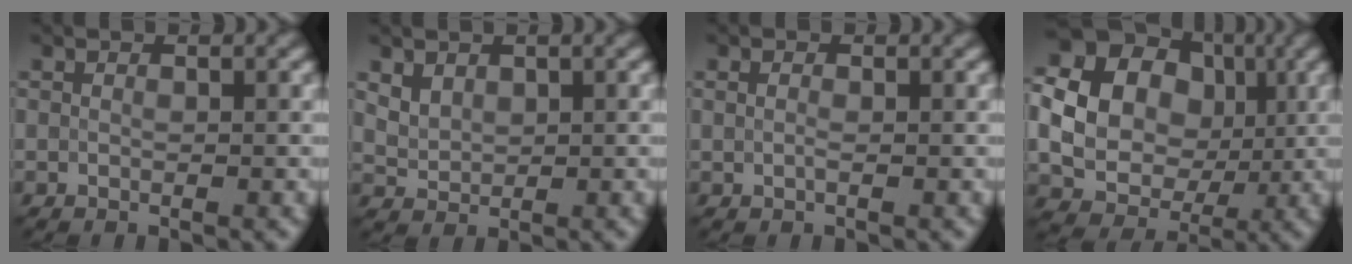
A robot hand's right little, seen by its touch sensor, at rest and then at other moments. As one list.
[{"total": 2.2, "force": [1.1, 1.5, 1.0], "torque": [-0.013, -0.001, 0.025]}, {"total": 0.5, "force": [0.2, 0.2, 0.5], "torque": [-0.011, 0.001, 0.002]}, {"total": 16.5, "force": [2.3, 15.0, 6.7], "torque": [-0.166, 0.019, 0.005]}]